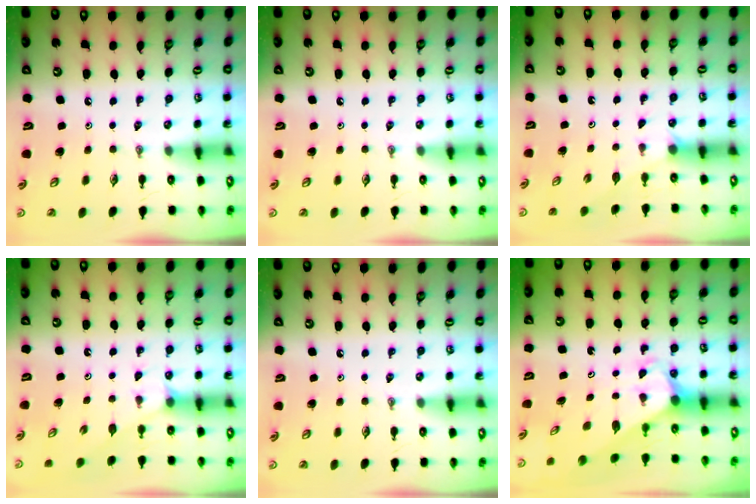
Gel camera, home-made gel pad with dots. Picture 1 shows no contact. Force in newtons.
{"total": 0.0}
{"total": 1.5, "press": 1.5, "slide": 0.2}
{"total": 2.9, "press": 2.8, "slide": 0.5}
{"total": 0.0}
{"total": 2.0, "press": 2.0, "slide": 0.1}